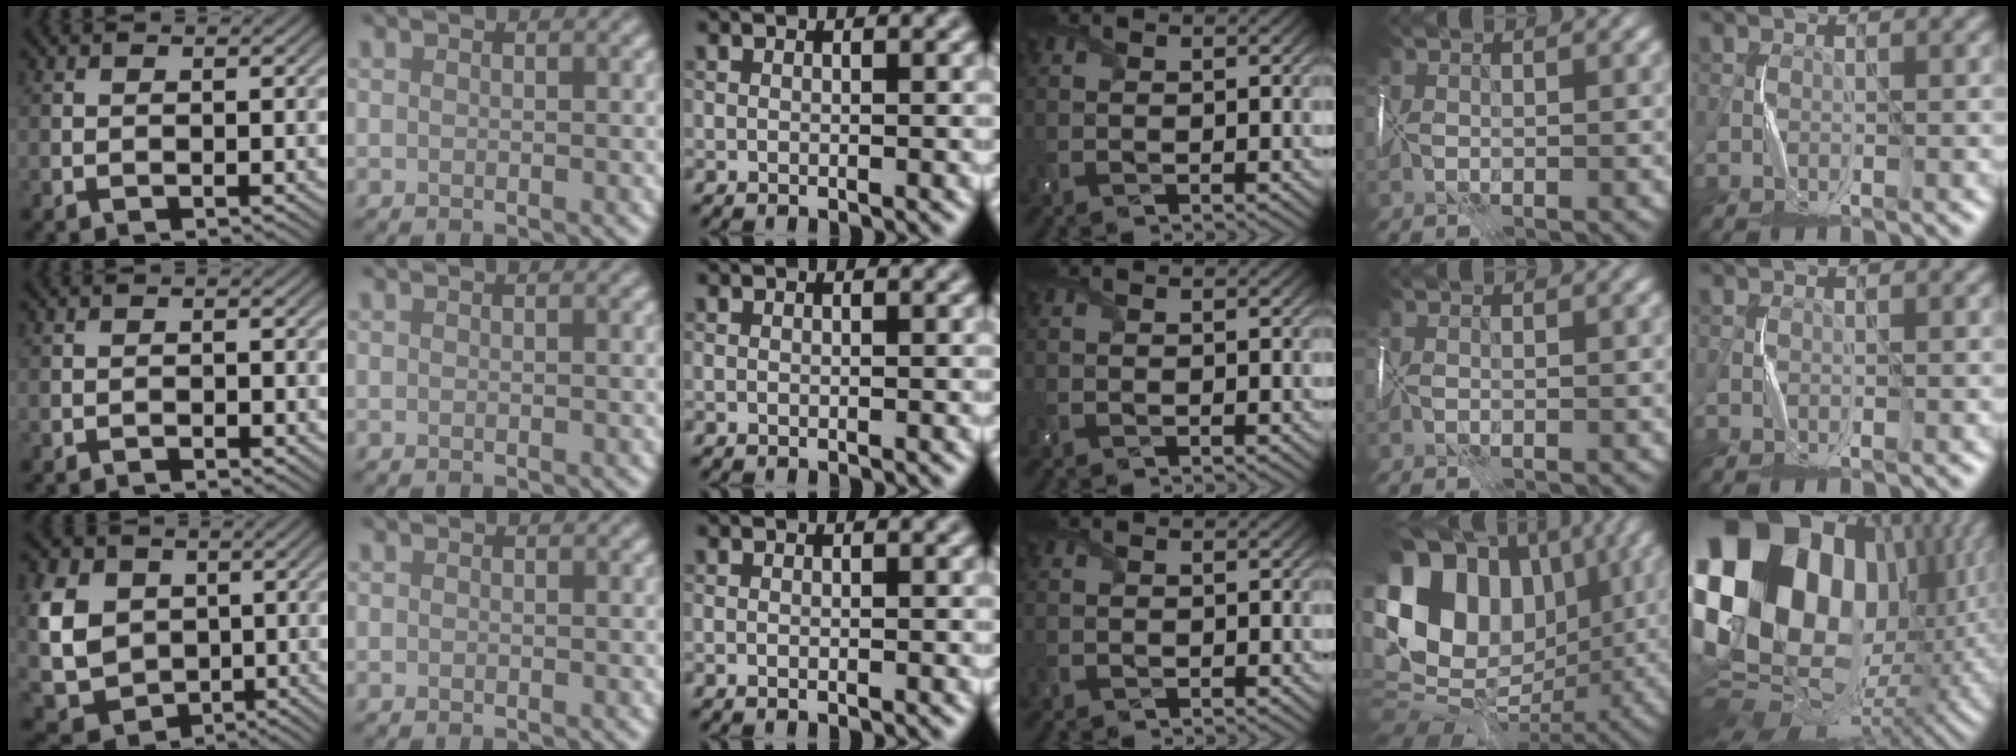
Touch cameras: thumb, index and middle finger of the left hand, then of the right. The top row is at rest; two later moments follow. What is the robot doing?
{"motion": "wrap", "object": "scarf"}